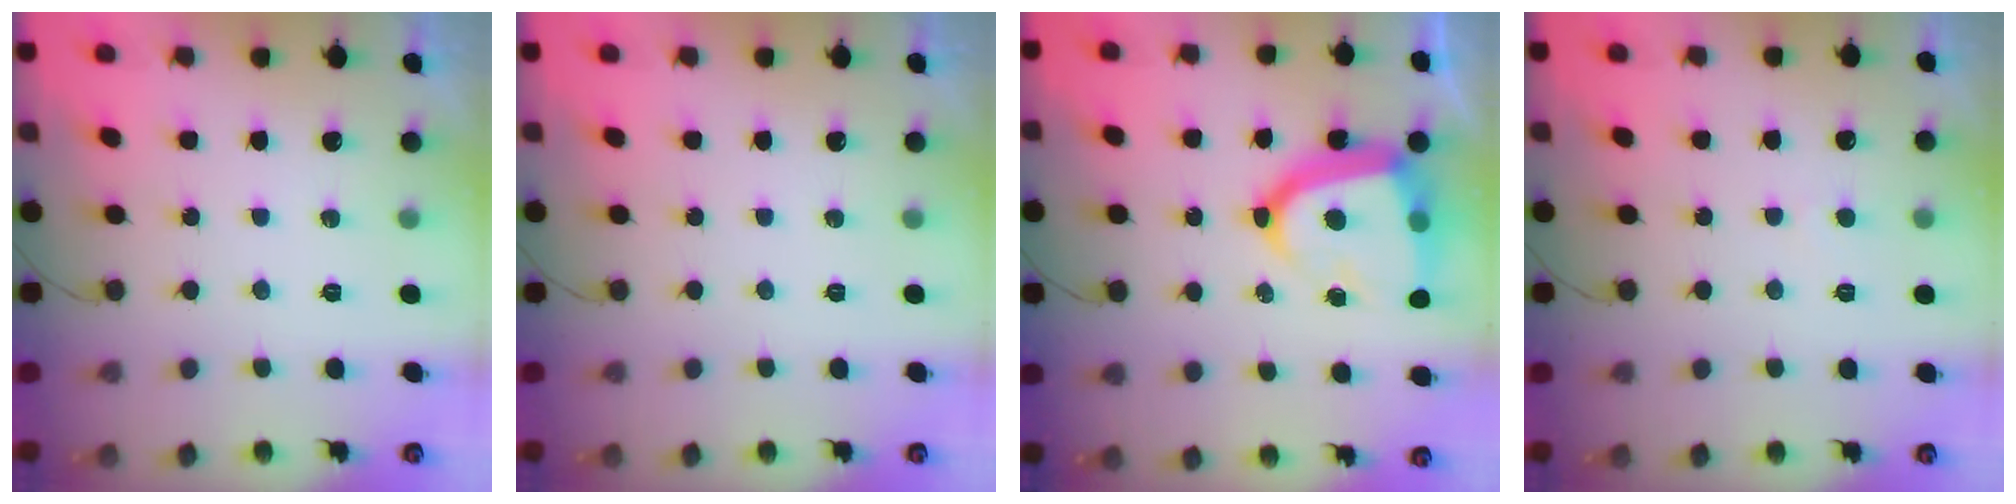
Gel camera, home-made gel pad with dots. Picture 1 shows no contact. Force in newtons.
{"total": 0.0}
{"total": 17.3, "press": 17.2, "slide": 1.6}
{"total": 2.5, "press": 2.5, "slide": 0.2}